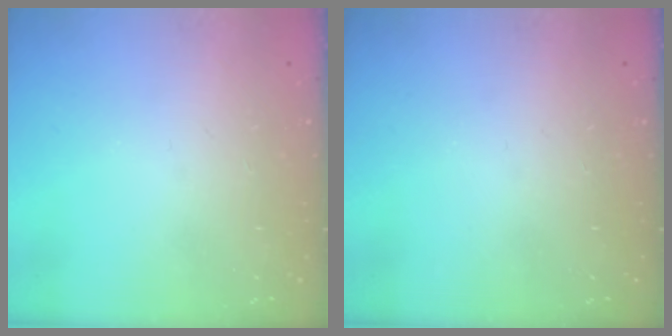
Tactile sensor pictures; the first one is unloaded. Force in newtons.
{"total": 0.0}